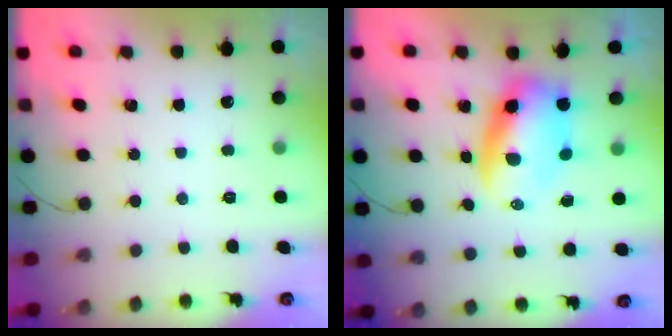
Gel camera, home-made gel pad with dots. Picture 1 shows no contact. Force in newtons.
{"total": 9.1, "press": 8.8, "slide": 2.5}